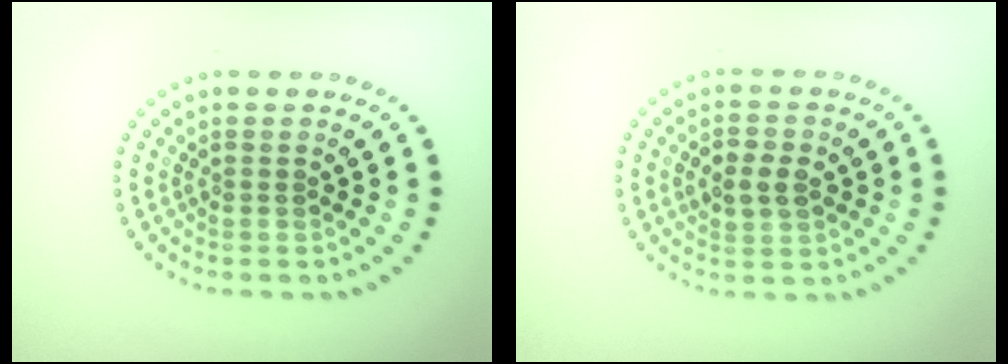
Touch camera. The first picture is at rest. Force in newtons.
{"total": 2.7, "press": 2.7, "slide": 0.0}